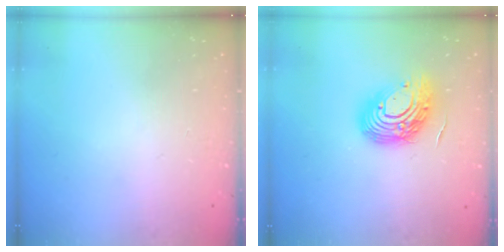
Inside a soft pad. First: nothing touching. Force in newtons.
{"total": 14.8, "press": 14.7, "slide": 1.5}